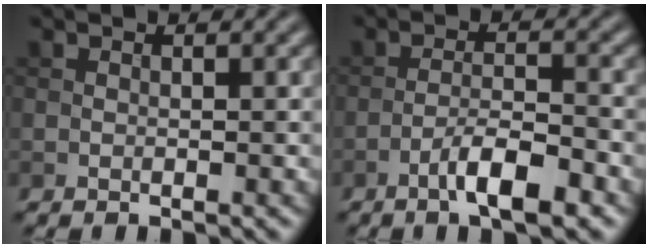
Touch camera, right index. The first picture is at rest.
{"total": 4.4, "force": [-2.6, 0.9, 3.4], "torque": [-0.062, 0.008, -0.050]}